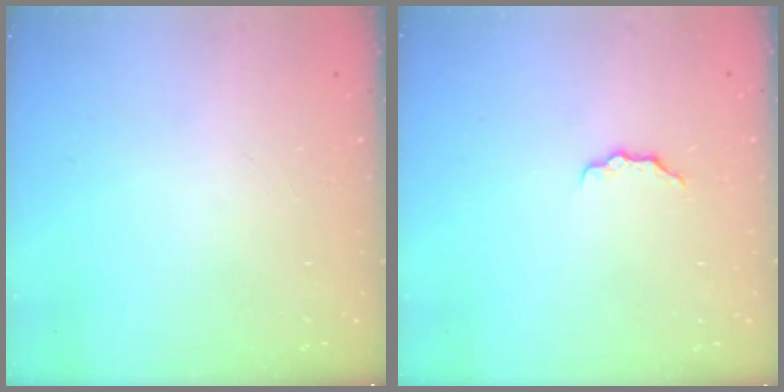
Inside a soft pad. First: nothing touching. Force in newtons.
{"total": 3.4, "press": 3.4, "slide": 0.5}